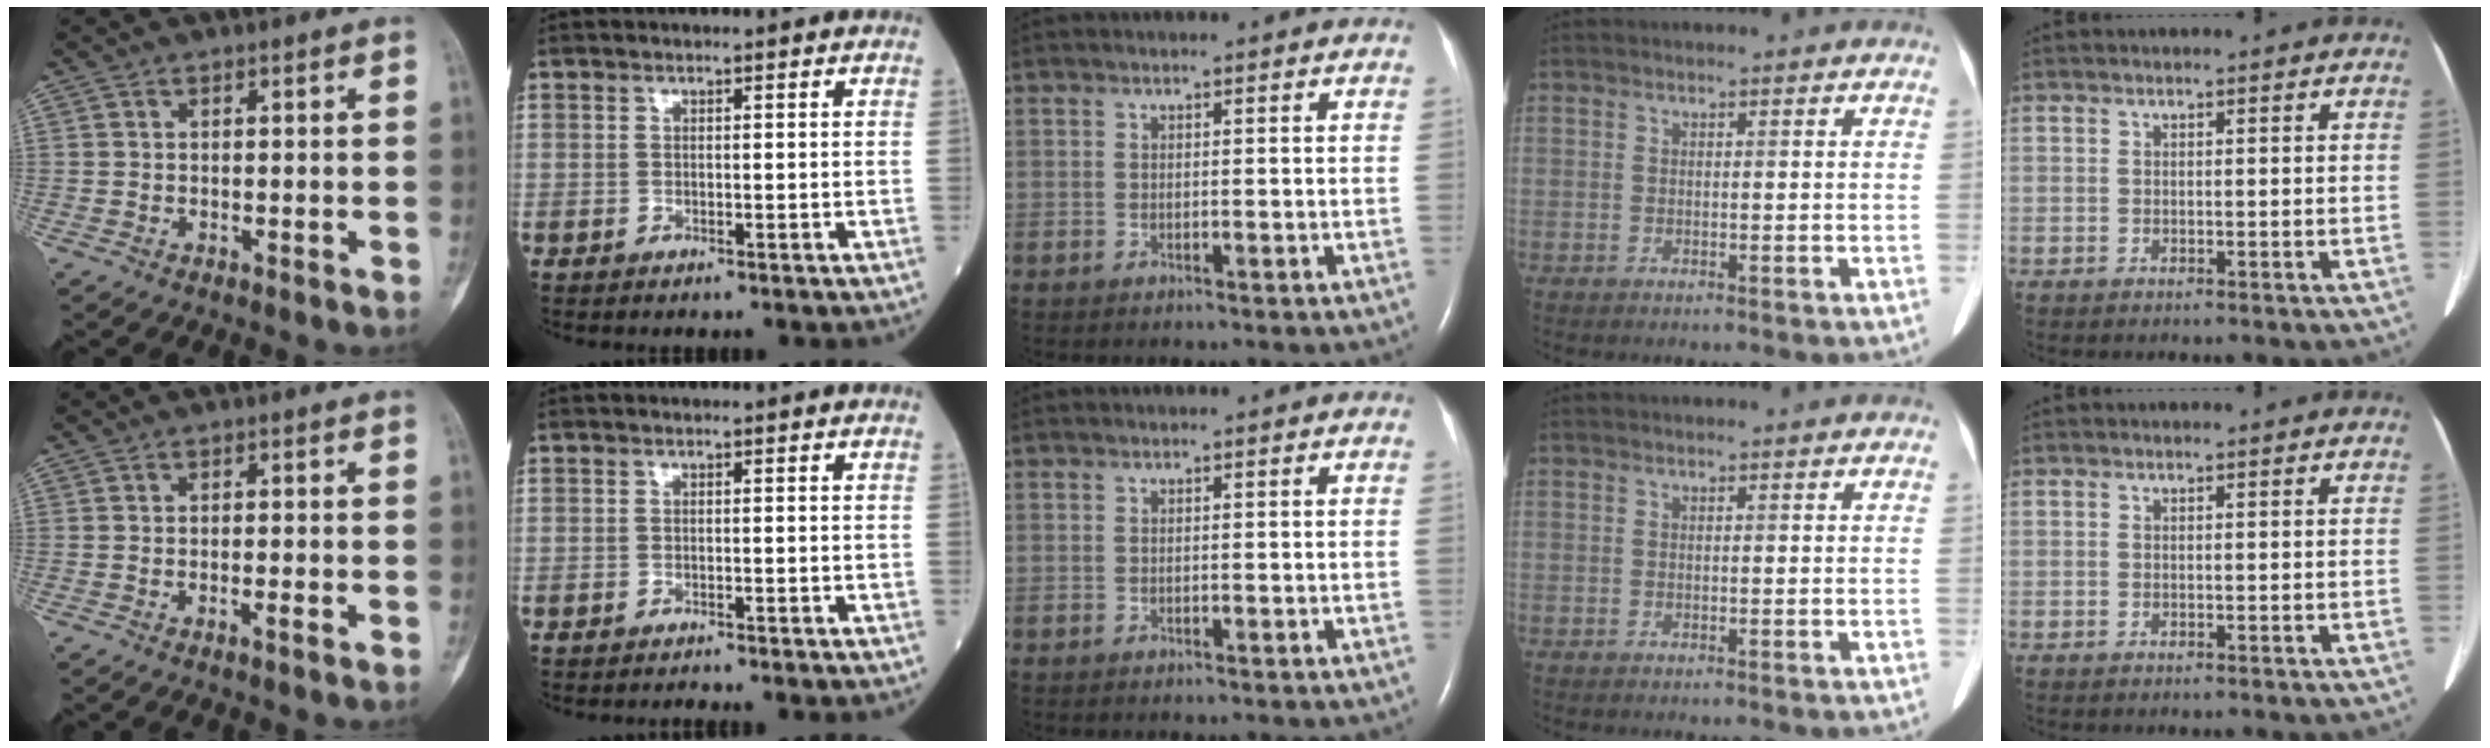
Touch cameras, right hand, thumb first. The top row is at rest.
{"thumb": {"total": 1.3, "force": [-0.7, 0.1, 1.0], "torque": [-0.018, 0.003, -0.013]}, "index": {"total": 0.8, "force": [-0.8, -0.3, 0.0], "torque": [-0.001, -0.001, -0.012]}}